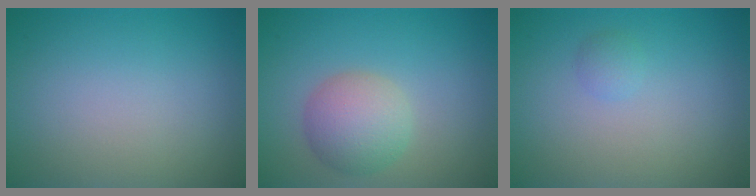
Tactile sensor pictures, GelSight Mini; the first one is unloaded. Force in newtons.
{"total": 4.1, "press": 4.1, "slide": 0.2}
{"total": 0.9, "press": 0.8, "slide": 0.0}